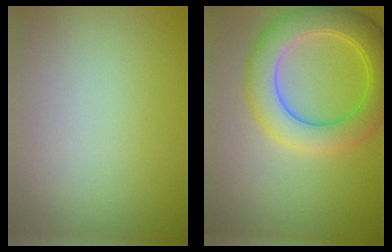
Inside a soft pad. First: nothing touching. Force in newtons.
{"total": 6.4, "press": 6.4, "slide": 0.2}